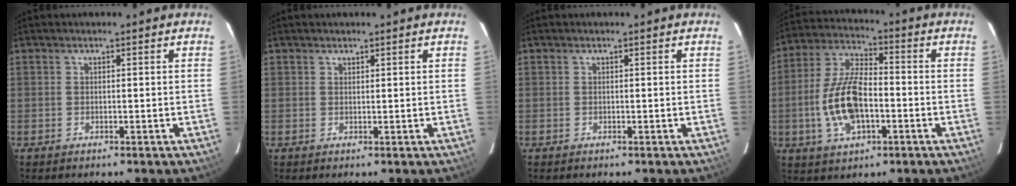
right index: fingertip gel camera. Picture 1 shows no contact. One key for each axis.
{"total": 0.6, "fx": 0.5, "fy": 0.3, "fz": 0.0, "tx": 0.000, "ty": 0.001, "tz": 0.010}
{"total": 0.0}
{"total": 13.1, "fx": -3.0, "fy": 6.2, "fz": 11.2, "tx": -0.235, "ty": 0.007, "tz": -0.053}